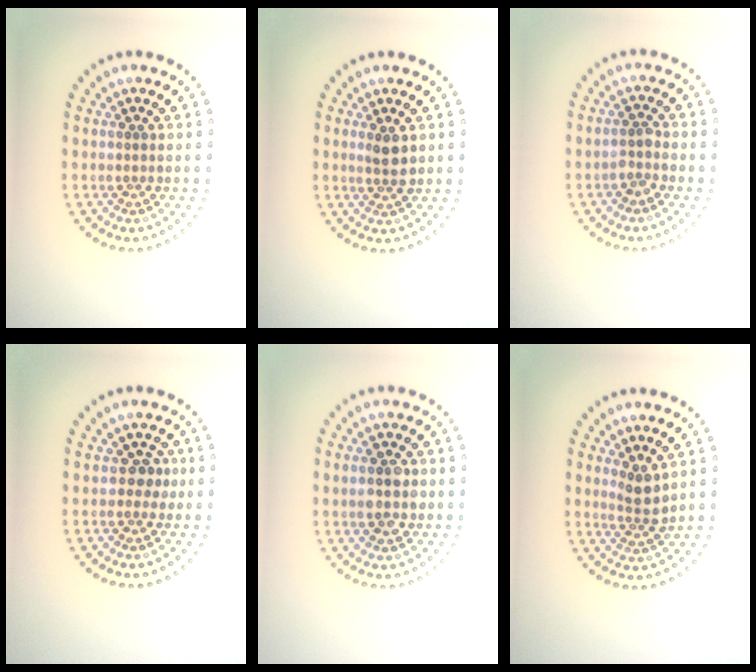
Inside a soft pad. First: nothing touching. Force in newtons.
{"total": 2.0, "press": 1.9, "slide": 0.7}
{"total": 1.2, "press": 1.0, "slide": 0.6}
{"total": 1.3, "press": 1.1, "slide": 0.6}
{"total": 2.6, "press": 2.6, "slide": 0.1}
{"total": 2.3, "press": 1.8, "slide": 1.3}